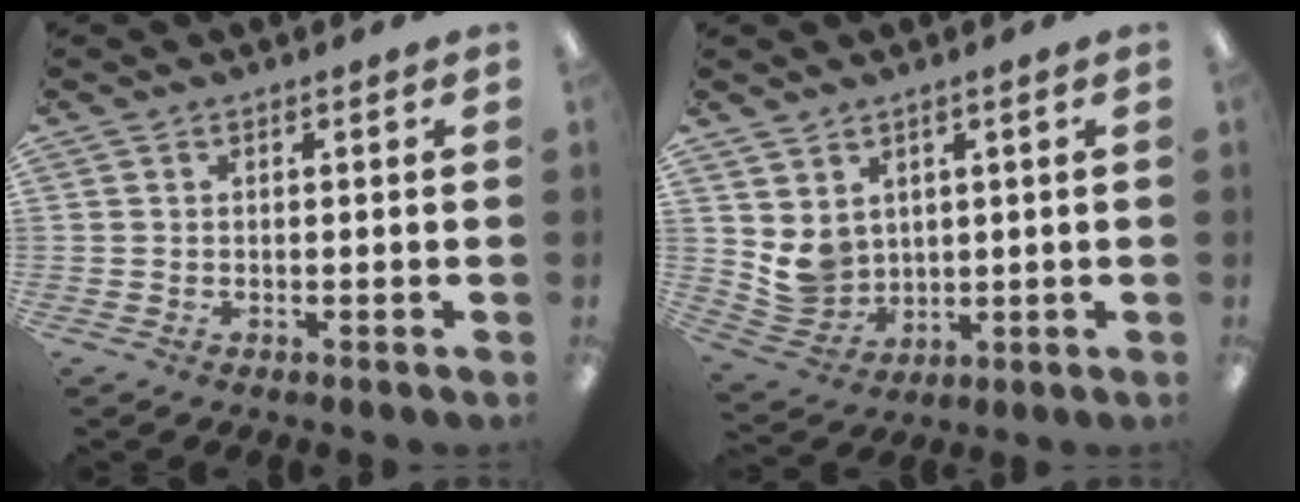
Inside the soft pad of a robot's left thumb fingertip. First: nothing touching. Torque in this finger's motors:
{"motor_torque": [0.01, 0.10, 0.29, -0.55, 0.05]}